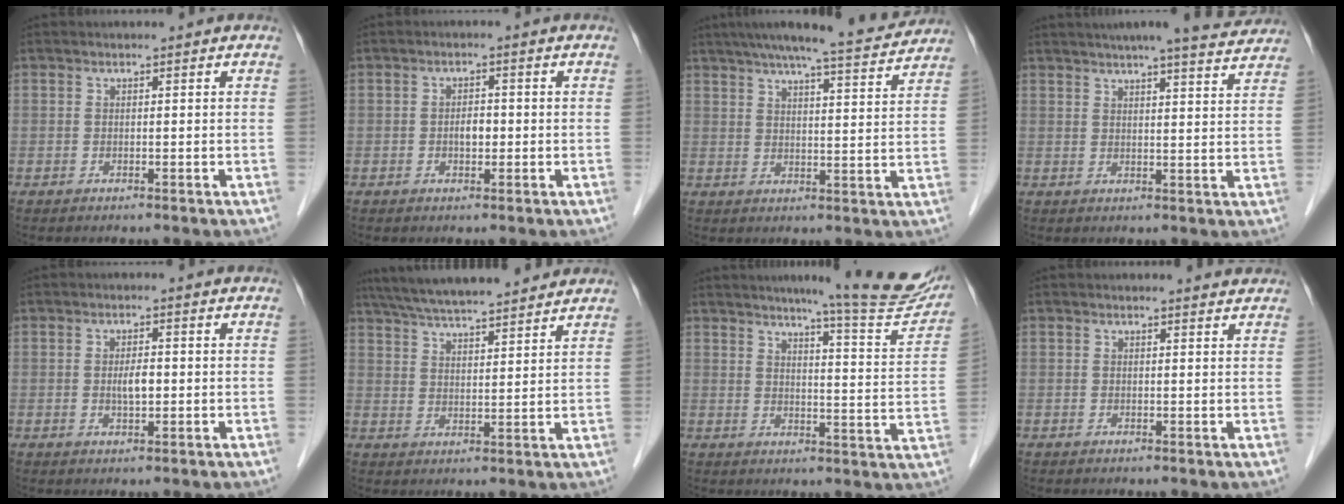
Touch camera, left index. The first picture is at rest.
{"total": 2.1, "force": [-0.4, 1.2, 1.7], "torque": [-0.028, 0.005, -0.005]}
{"total": 13.9, "force": [12.5, 0.7, 6.0], "torque": [-0.093, 0.005, 0.166]}
{"total": 13.0, "force": [11.6, 0.9, 5.8], "torque": [-0.081, 0.001, 0.136]}
{"total": 2.6, "force": [-0.2, 0.9, 2.4], "torque": [-0.046, 0.002, 0.000]}
{"total": 15.6, "force": [13.8, 1.9, 7.0], "torque": [-0.123, 0.034, 0.215]}
{"total": 14.7, "force": [12.8, 0.4, 7.1], "torque": [-0.084, -0.048, 0.149]}
{"total": 1.5, "force": [1.5, 0.2, 0.0], "torque": [-0.010, -0.008, 0.010]}